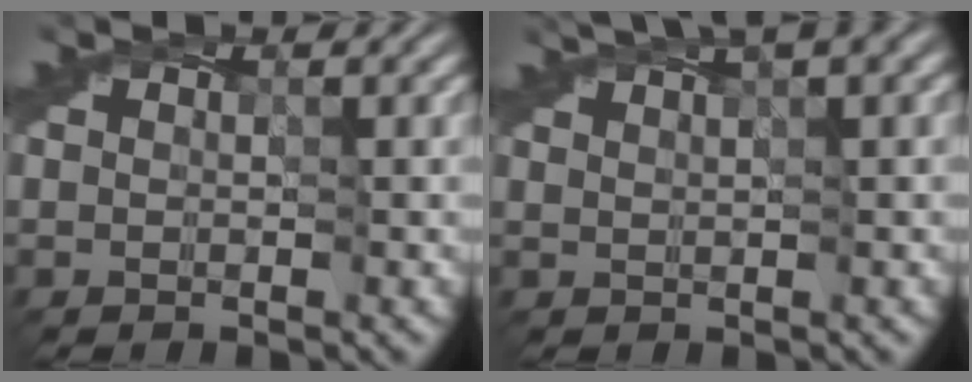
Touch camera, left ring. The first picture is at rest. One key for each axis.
{"total": 4.3, "fx": 3.1, "fy": 0.3, "fz": 2.9, "tx": -0.050, "ty": 0.015, "tz": 0.048}